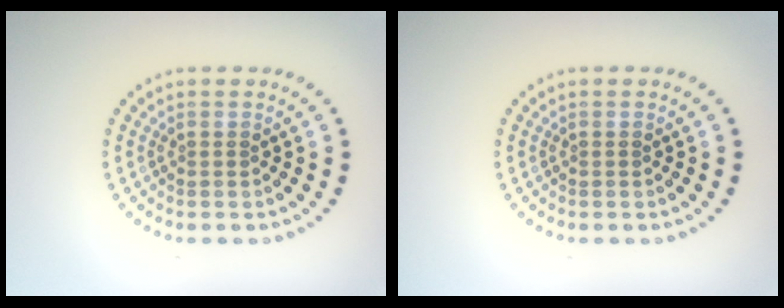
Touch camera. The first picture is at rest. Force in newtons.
{"total": 0.0}